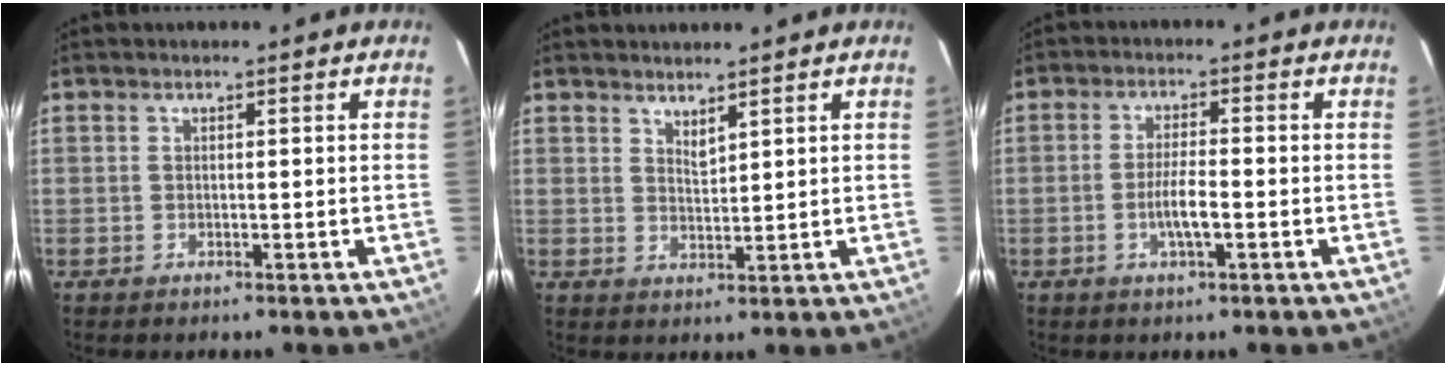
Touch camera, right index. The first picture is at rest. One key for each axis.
{"total": 2.4, "fx": 2.1, "fy": 0.4, "fz": 1.0, "tx": -0.016, "ty": -0.001, "tz": 0.038}
{"total": 4.6, "fx": -1.6, "fy": 0.7, "fz": 4.2, "tx": -0.081, "ty": -0.004, "tz": -0.029}